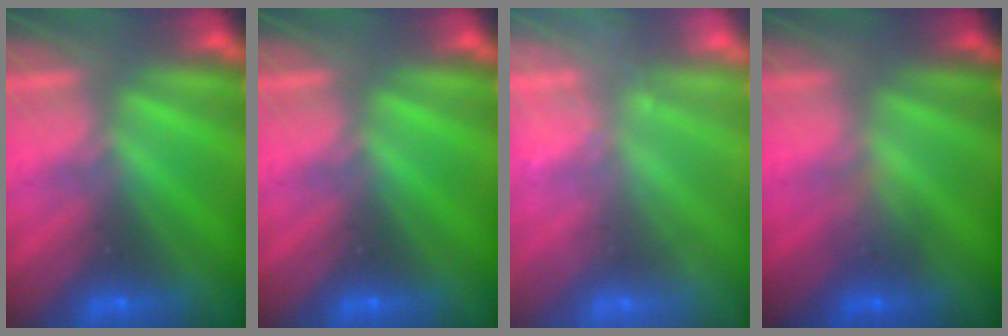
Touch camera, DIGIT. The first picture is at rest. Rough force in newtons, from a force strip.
{"total": 0.0}
{"total": 2.4}
{"total": 1.4}